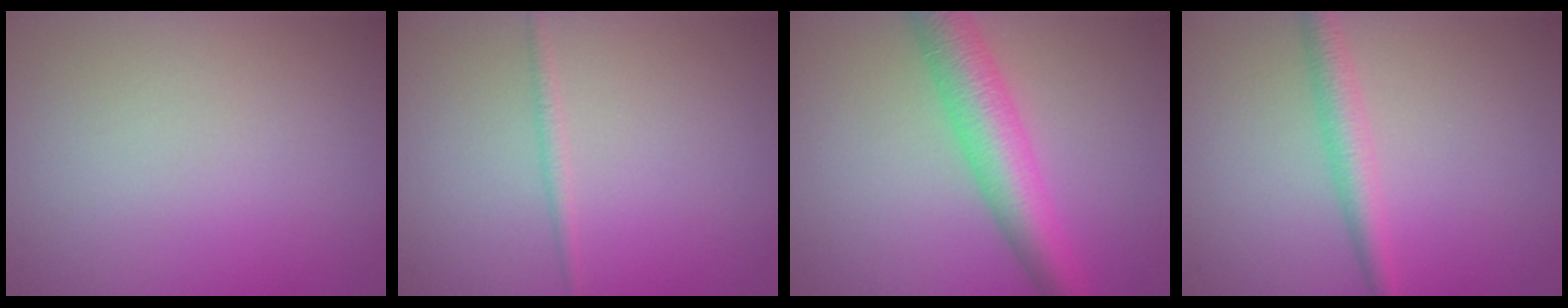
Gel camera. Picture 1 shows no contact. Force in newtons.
{"total": 0.9, "press": 0.9, "slide": 0.0}
{"total": 6.4, "press": 6.4, "slide": 0.3}
{"total": 2.7, "press": 2.7, "slide": 0.0}